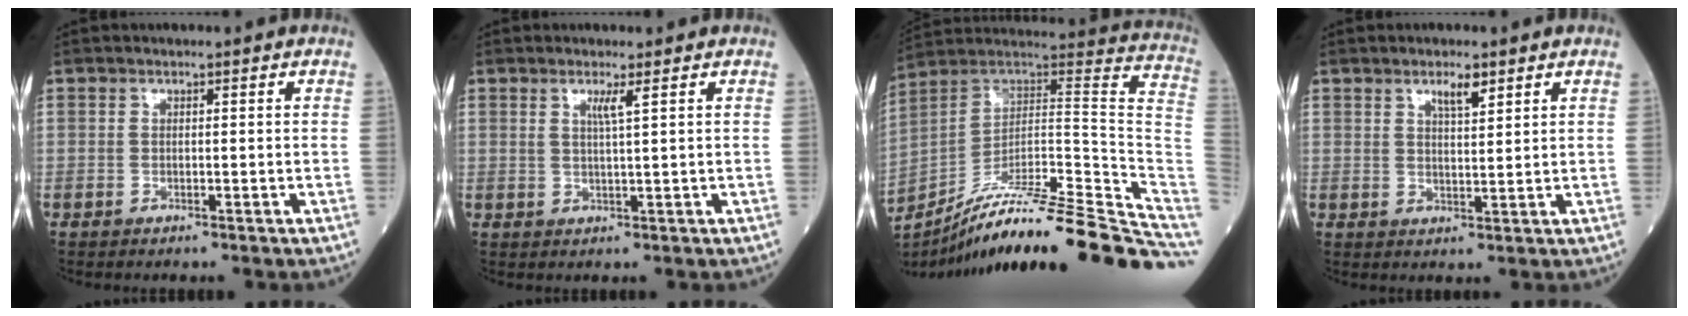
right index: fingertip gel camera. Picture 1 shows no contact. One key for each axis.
{"total": 2.1, "fx": 1.0, "fy": -0.4, "fz": 1.8, "tx": -0.037, "ty": -0.006, "tz": 0.020}
{"total": 29.7, "fx": -23.3, "fy": 0.7, "fz": 18.5, "tx": -0.157, "ty": 0.014, "tz": -0.349}
{"total": 3.2, "fx": 2.1, "fy": 0.6, "fz": 2.4, "tx": -0.042, "ty": -0.001, "tz": 0.037}